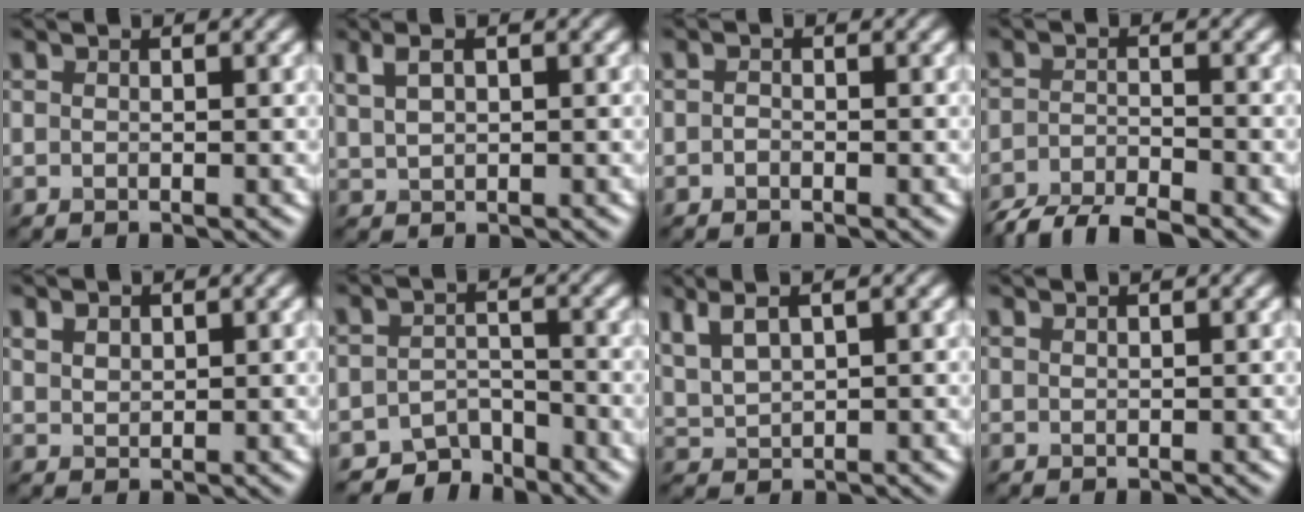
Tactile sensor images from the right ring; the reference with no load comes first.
{"total": 2.6, "force": [1.3, 1.2, 1.9], "torque": [-0.042, 0.003, 0.029]}
{"total": 0.5, "force": [-0.2, 0.3, 0.3], "torque": [-0.005, 0.000, -0.005]}
{"total": 5.3, "force": [-4.6, 1.1, 2.4], "torque": [-0.042, -0.009, -0.088]}
{"total": 1.5, "force": [1.0, 1.0, 0.6], "torque": [-0.012, 0.000, 0.024]}
{"total": 3.3, "force": [-3.0, 1.3, 0.3], "torque": [0.009, 0.004, -0.055]}
{"total": 4.8, "force": [2.7, 2.0, 3.4], "torque": [-0.083, 0.019, 0.054]}
{"total": 0.7, "force": [0.7, 0.1, 0.2], "torque": [-0.002, -0.002, 0.009]}